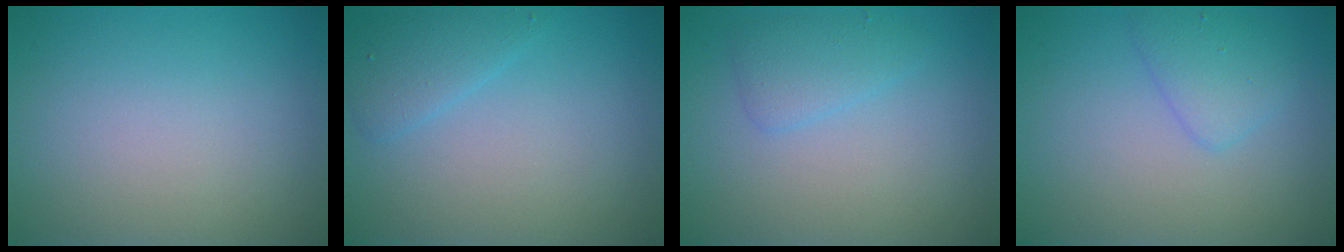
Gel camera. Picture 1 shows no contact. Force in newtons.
{"total": 2.0, "press": 2.0, "slide": 0.1}
{"total": 1.9, "press": 1.9, "slide": 0.0}
{"total": 2.3, "press": 2.2, "slide": 0.1}